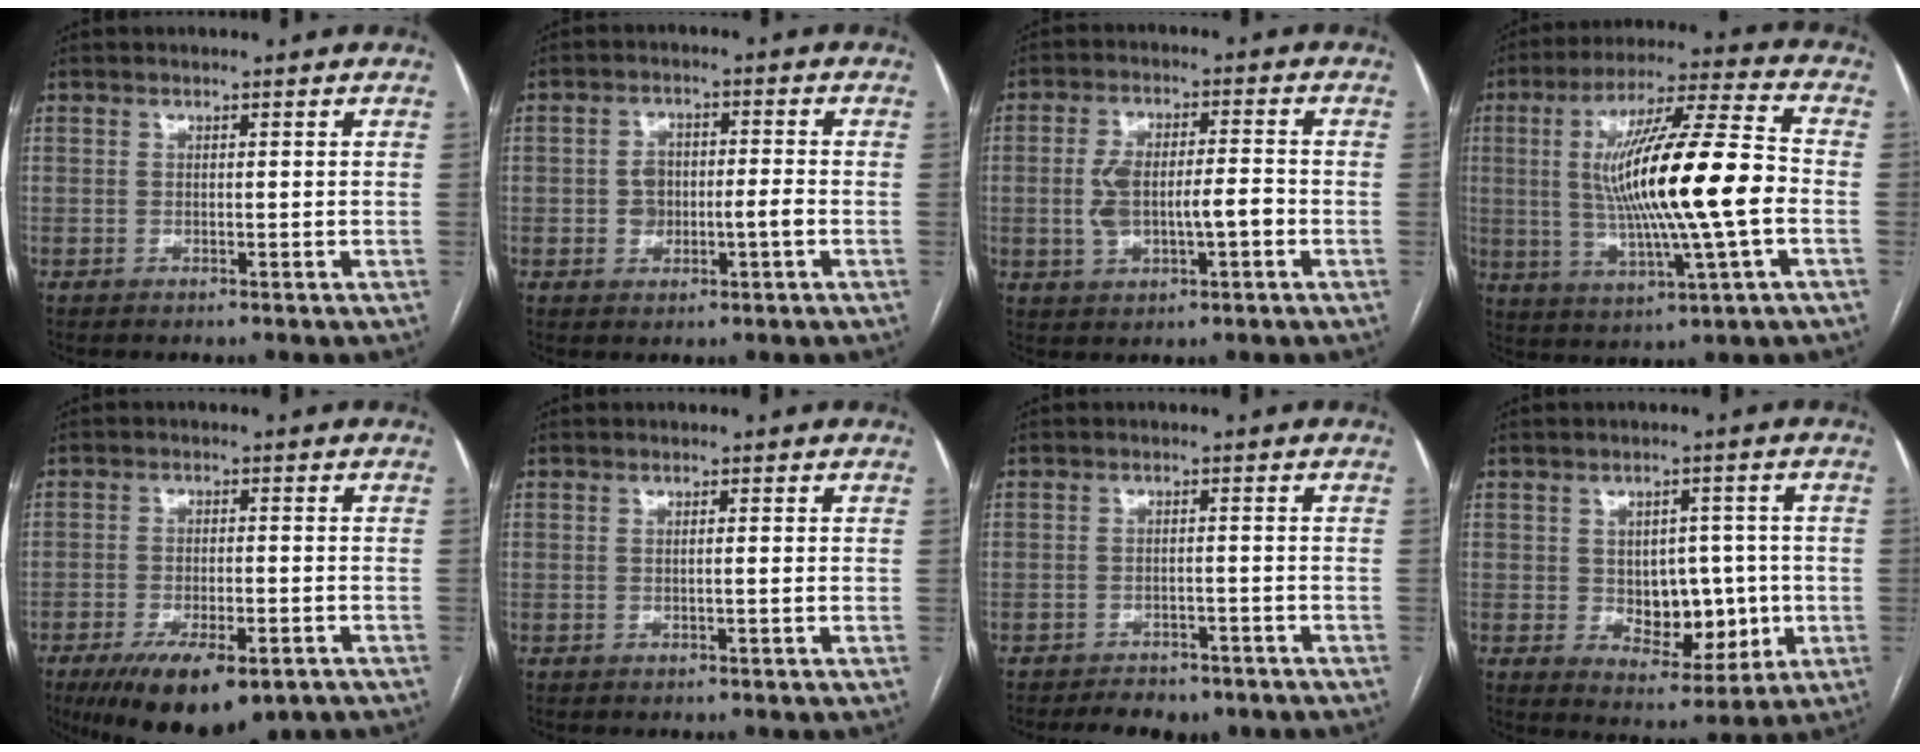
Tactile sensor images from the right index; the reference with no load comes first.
{"total": 4.5, "force": [-1.0, 2.3, 3.7], "torque": [-0.065, 0.013, -0.010]}
{"total": 7.8, "force": [-1.3, 3.1, 7.1], "torque": [-0.141, 0.018, -0.015]}
{"total": 18.5, "force": [-0.8, 1.0, 18.4], "torque": [-0.333, 0.006, -0.015]}
{"total": 12.4, "force": [-8.0, 4.2, 8.5], "torque": [-0.134, -0.015, -0.116]}
{"total": 0.9, "force": [-0.1, 0.0, 0.9], "torque": [-0.017, 0.001, 0.001]}
{"total": 6.4, "force": [-5.3, 3.0, 2.2], "torque": [-0.030, 0.004, -0.064]}
{"total": 8.8, "force": [-0.6, 5.6, 6.7], "torque": [-0.084, 0.009, 0.007]}